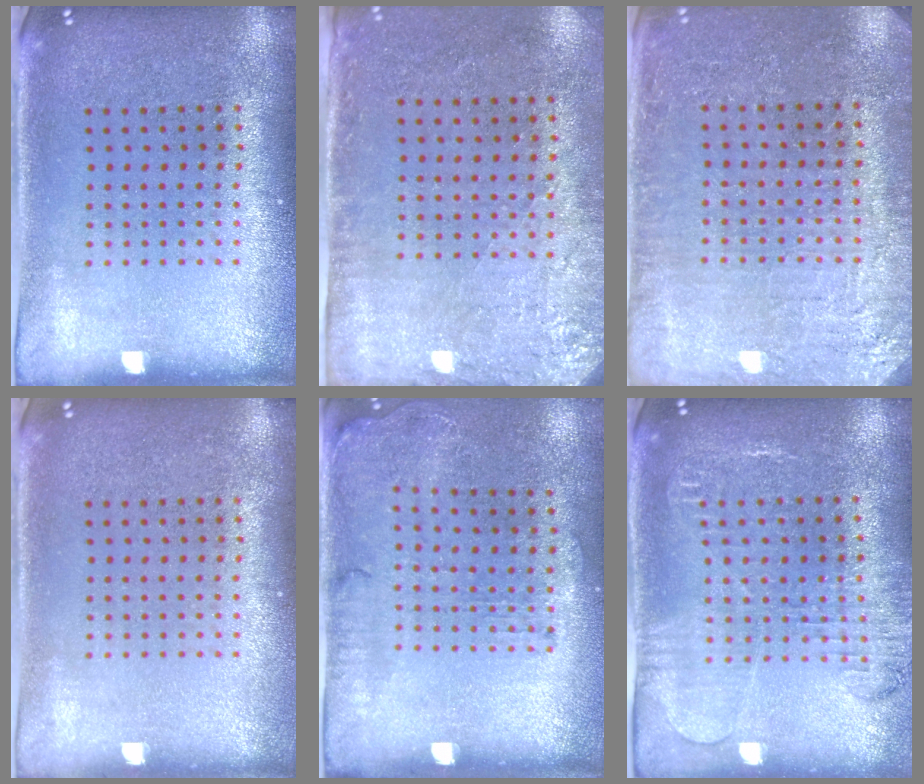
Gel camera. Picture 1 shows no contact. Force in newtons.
{"total": 2.9, "press": 2.3, "slide": 1.7}
{"total": 3.1, "press": 3.0, "slide": 0.5}
{"total": 0.0}
{"total": 1.6, "press": 1.3, "slide": 1.0}
{"total": 1.8, "press": 1.8, "slide": 0.4}